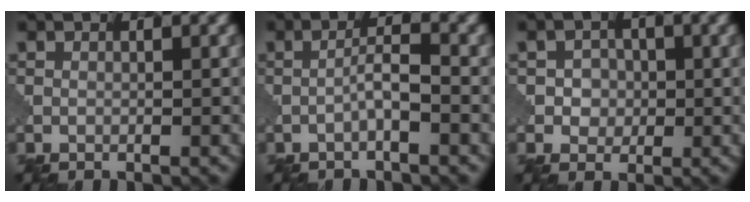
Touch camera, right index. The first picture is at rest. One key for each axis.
{"total": 2.1, "fx": -0.9, "fy": 0.2, "fz": 1.9, "tx": -0.036, "ty": 0.010, "tz": -0.021}
{"total": 2.2, "fx": 0.0, "fy": 2.1, "fz": 0.8, "tx": -0.002, "ty": 0.000, "tz": -0.005}